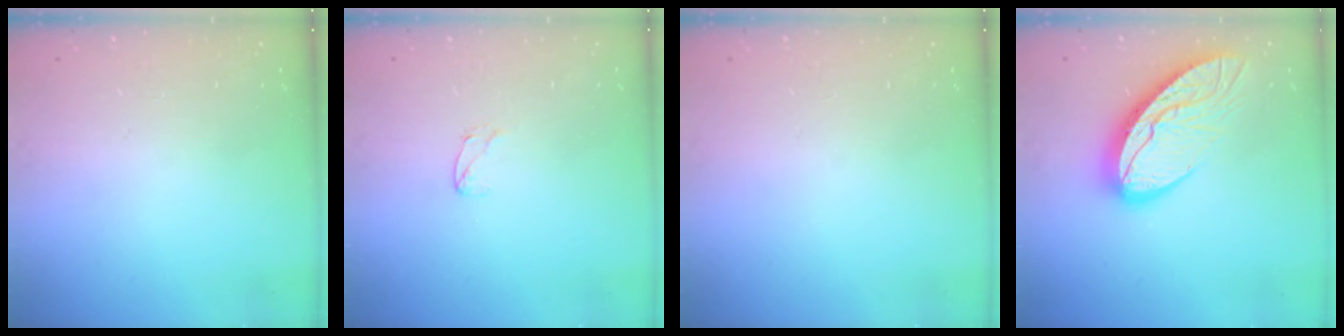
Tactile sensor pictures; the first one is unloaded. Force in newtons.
{"total": 3.6, "press": 3.6, "slide": 0.3}
{"total": 0.0}
{"total": 13.9, "press": 13.9, "slide": 1.2}